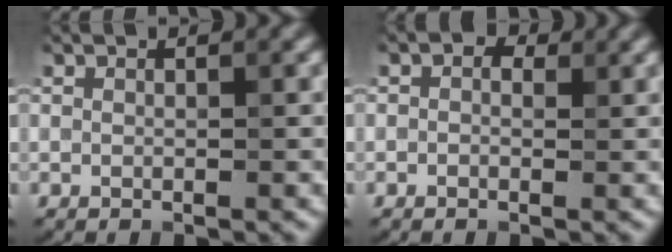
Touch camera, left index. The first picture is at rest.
{"total": 1.6, "force": [0.5, 1.2, 0.9], "torque": [-0.004, -0.002, -0.008]}